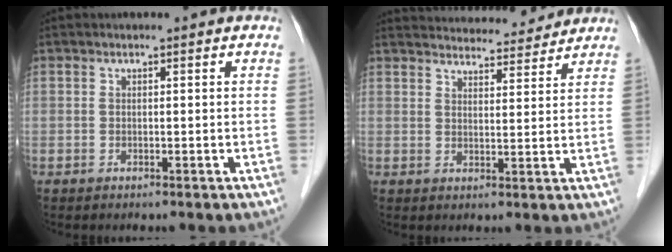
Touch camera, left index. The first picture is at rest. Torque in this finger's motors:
{"motor_torque": [-0.16, -0.63, 0.03, -0.01]}